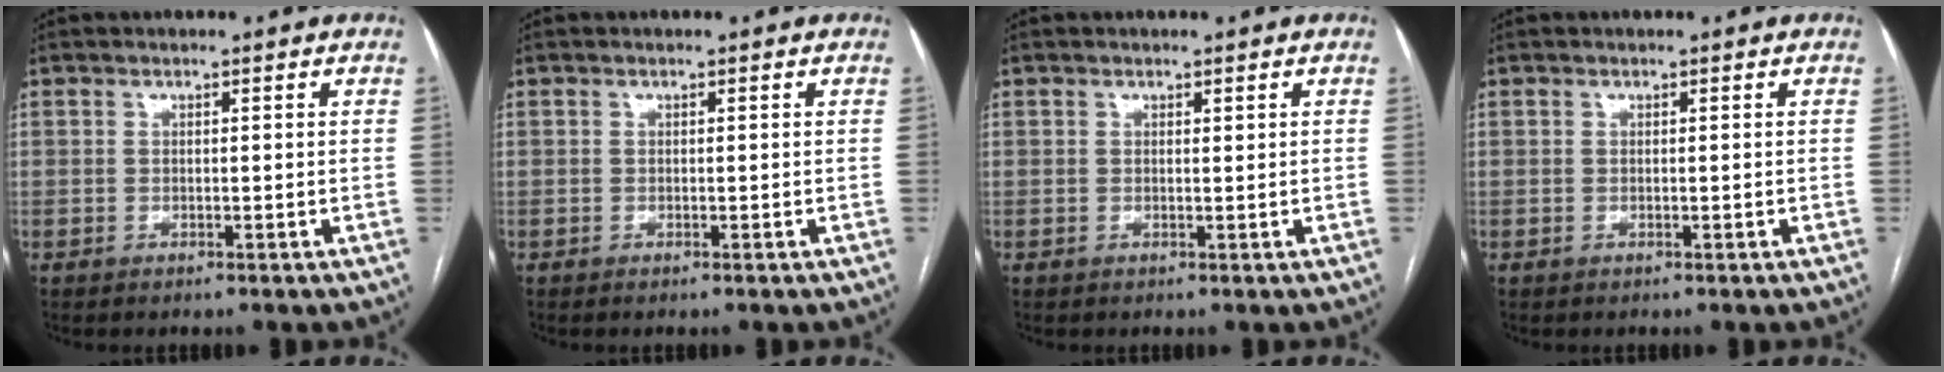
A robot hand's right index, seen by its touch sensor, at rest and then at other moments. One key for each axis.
{"total": 0.0}
{"total": 0.0}
{"total": 0.0}